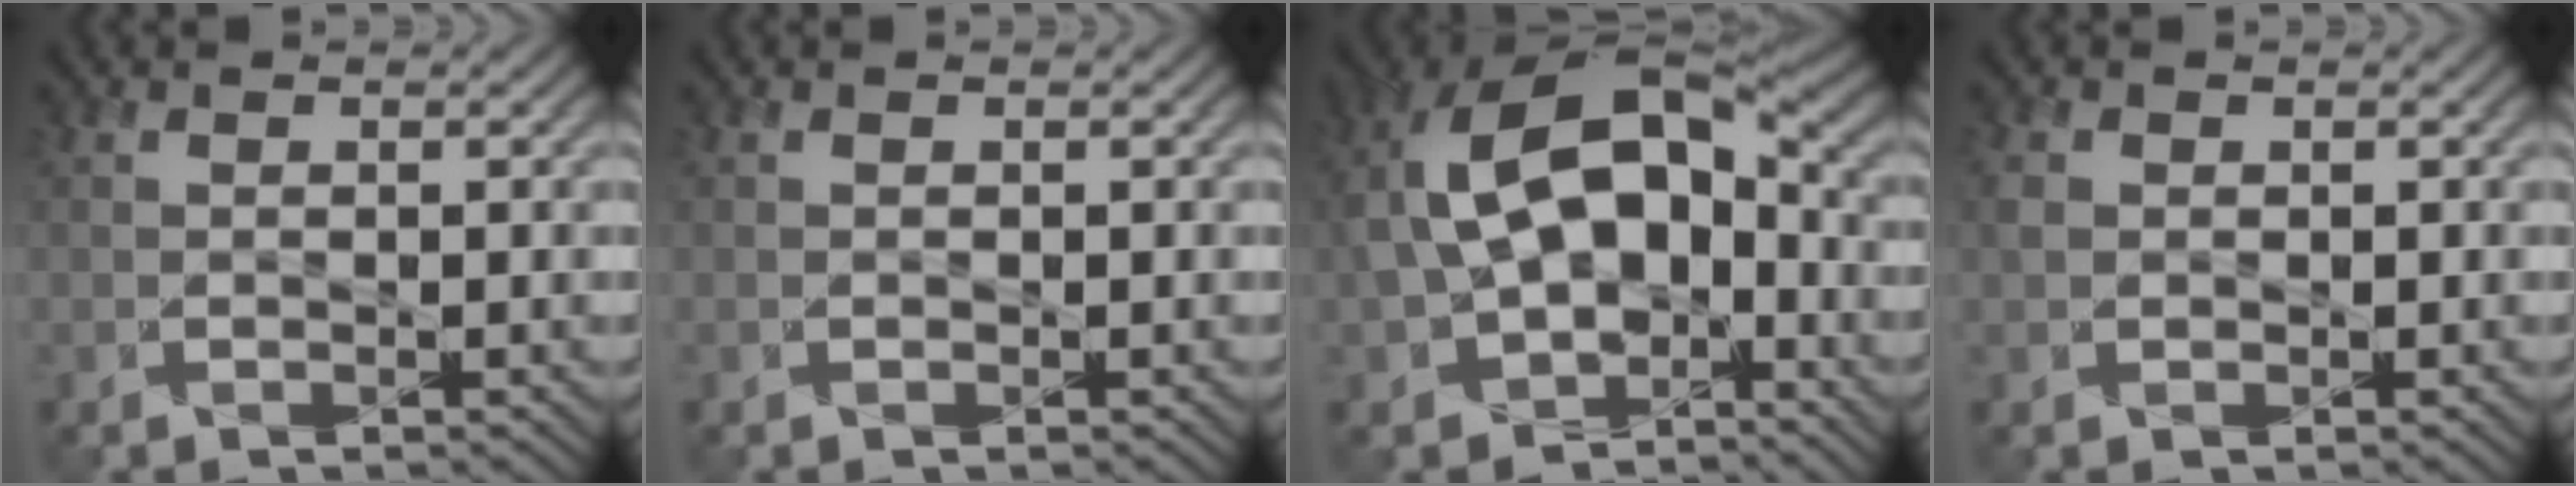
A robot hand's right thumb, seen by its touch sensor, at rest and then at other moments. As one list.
[{"total": 0.0}, {"total": 17.0, "force": [-1.2, 10.5, 13.3], "torque": [-0.255, 0.005, -0.021]}, {"total": 1.0, "force": [0.1, 0.9, 0.5], "torque": [-0.016, 0.004, 0.003]}]